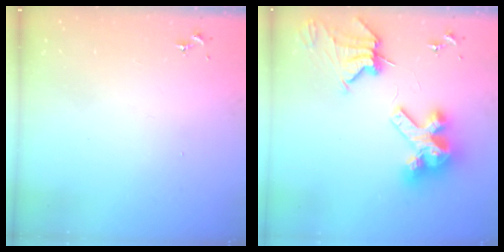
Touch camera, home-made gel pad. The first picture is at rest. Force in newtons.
{"total": 14.8, "press": 14.7, "slide": 1.7}